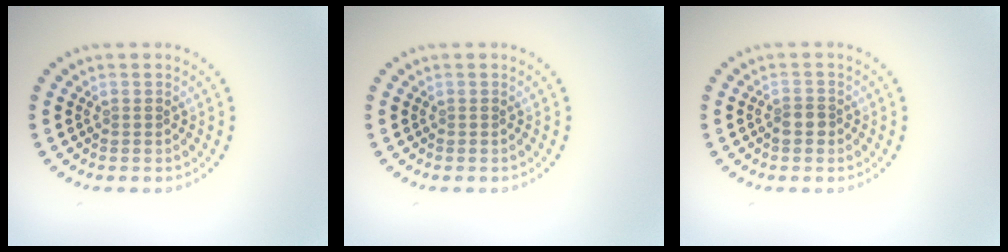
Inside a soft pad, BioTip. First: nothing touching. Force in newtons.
{"total": 0.0}
{"total": 1.4, "press": 1.3, "slide": 0.7}